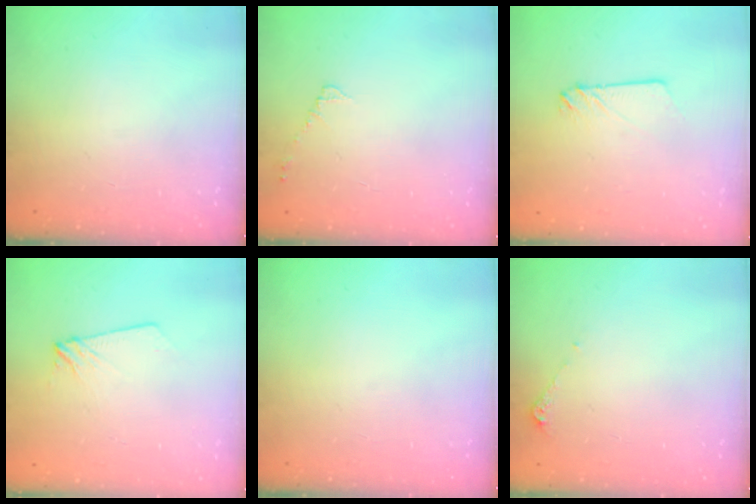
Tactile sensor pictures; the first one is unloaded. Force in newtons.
{"total": 4.3, "press": 4.3, "slide": 0.6}
{"total": 2.3, "press": 2.3, "slide": 0.3}
{"total": 4.6, "press": 4.6, "slide": 0.5}
{"total": 0.0}
{"total": 4.3, "press": 4.2, "slide": 0.5}